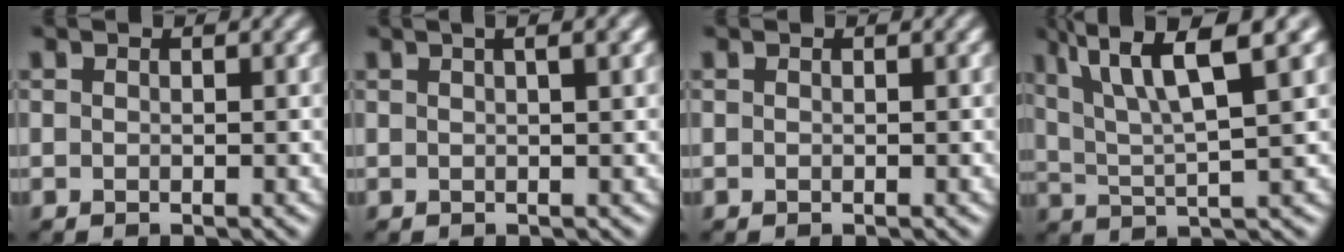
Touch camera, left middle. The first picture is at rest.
{"total": 1.8, "force": [0.9, 0.0, 1.6], "torque": [-0.020, 0.007, 0.016]}
{"total": 0.0}
{"total": 8.6, "force": [4.6, 1.3, 7.1], "torque": [-0.122, 0.020, 0.085]}